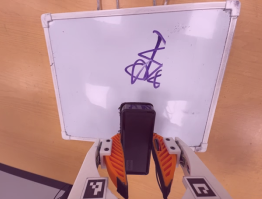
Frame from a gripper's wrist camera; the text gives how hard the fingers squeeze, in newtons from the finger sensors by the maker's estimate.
{"total": 8.9, "left": 6.6, "right": 11.3}